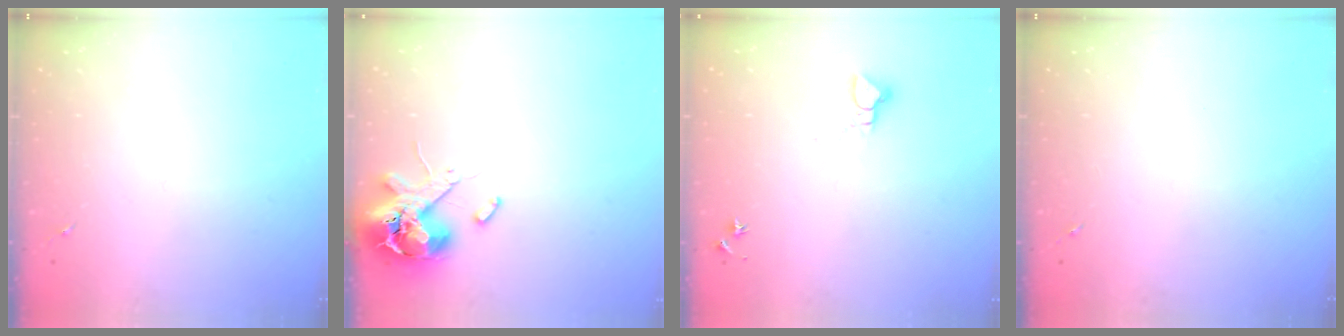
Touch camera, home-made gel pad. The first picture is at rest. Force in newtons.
{"total": 12.2, "press": 12.0, "slide": 1.8}
{"total": 4.4, "press": 4.3, "slide": 0.4}
{"total": 0.0}